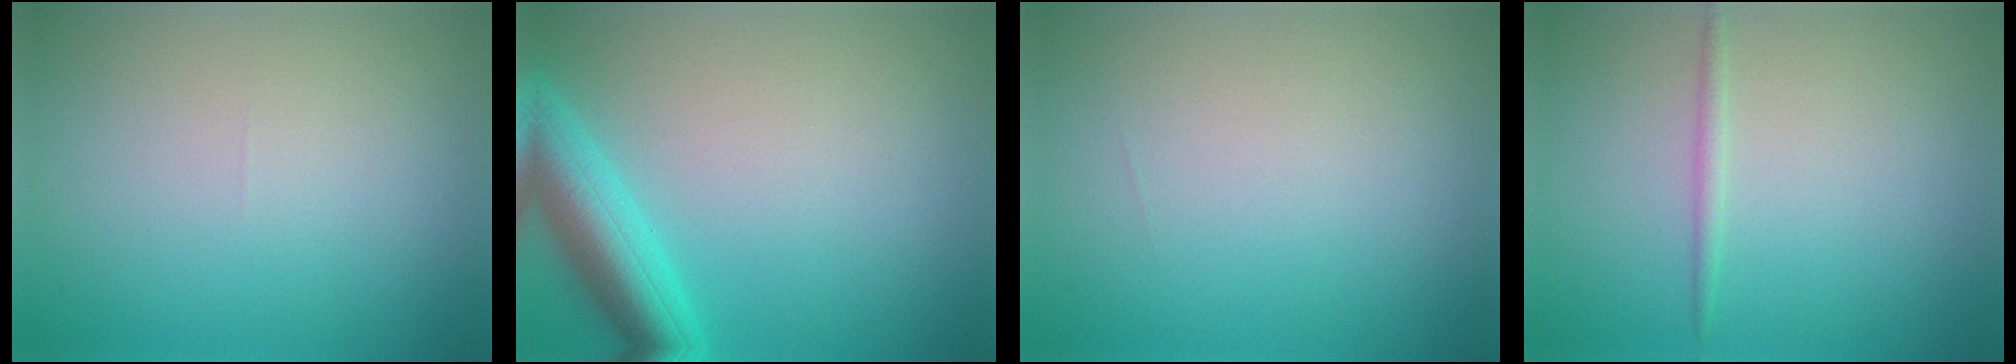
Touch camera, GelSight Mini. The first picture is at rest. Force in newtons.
{"total": 5.5, "press": 5.5, "slide": 0.3}
{"total": 0.0}
{"total": 0.9, "press": 0.9, "slide": 0.1}